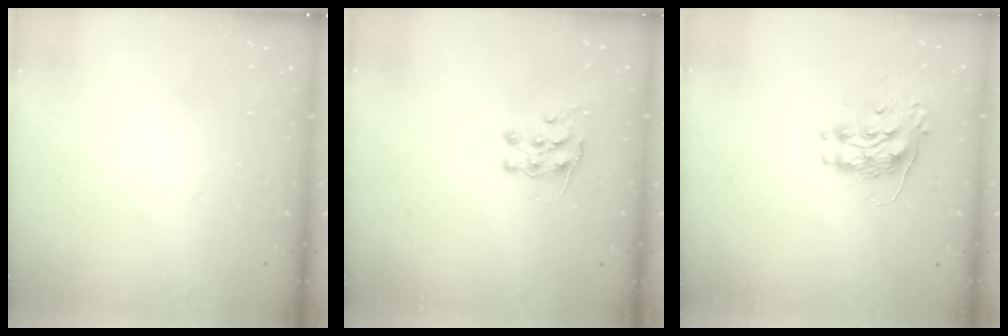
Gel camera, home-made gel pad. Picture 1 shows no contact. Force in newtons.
{"total": 6.4, "press": 6.4, "slide": 0.5}
{"total": 9.0, "press": 9.0, "slide": 0.4}